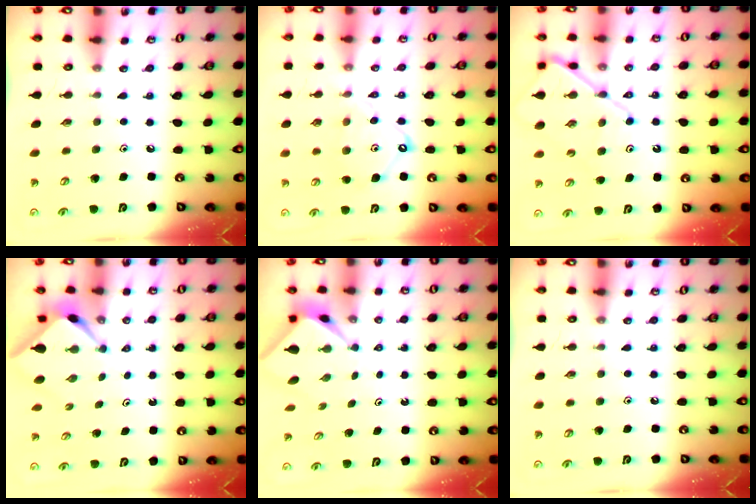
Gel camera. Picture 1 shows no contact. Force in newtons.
{"total": 10.3, "press": 10.3, "slide": 1.0}
{"total": 12.0, "press": 12.0, "slide": 1.3}
{"total": 2.5, "press": 2.5, "slide": 0.2}
{"total": 2.2, "press": 2.1, "slide": 0.2}
{"total": 0.0}